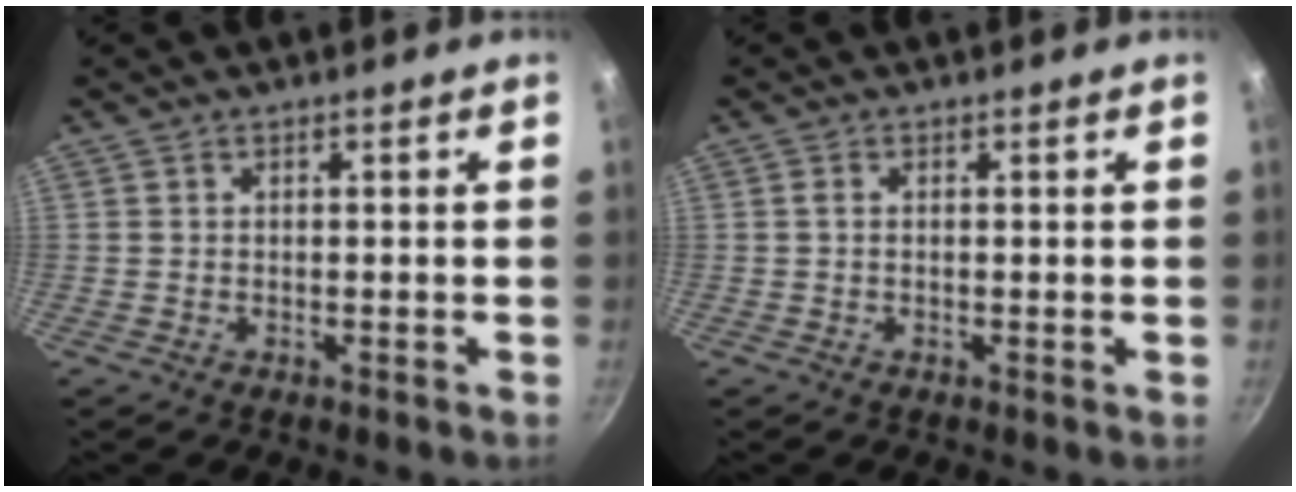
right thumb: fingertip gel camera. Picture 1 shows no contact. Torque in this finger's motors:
{"motor_torque": [0.10, -0.07, -0.06, -0.17, 0.02]}